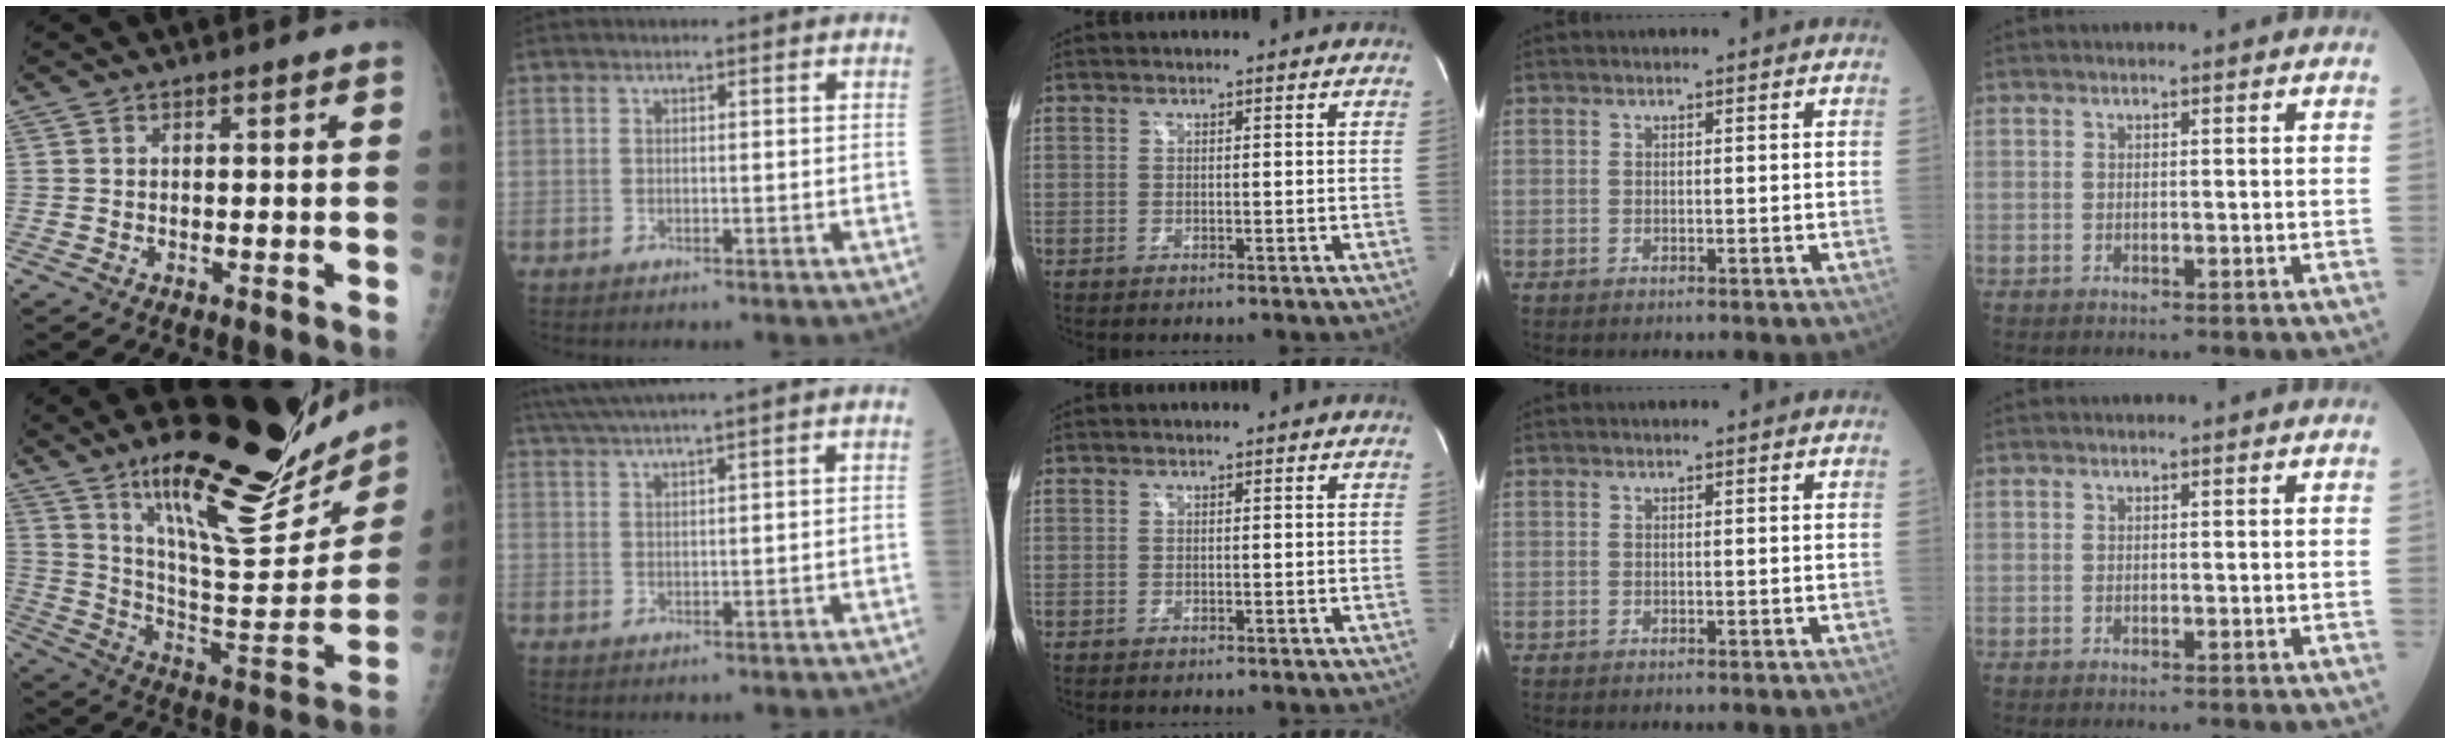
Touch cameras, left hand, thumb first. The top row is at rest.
{"thumb": {"total": 29.3, "force": [19.3, 8.2, 20.5], "torque": [-0.268, -0.088, 0.305]}, "index": {"total": 5.5, "force": [4.5, -1.6, 2.9], "torque": [-0.055, 0.017, 0.086]}}